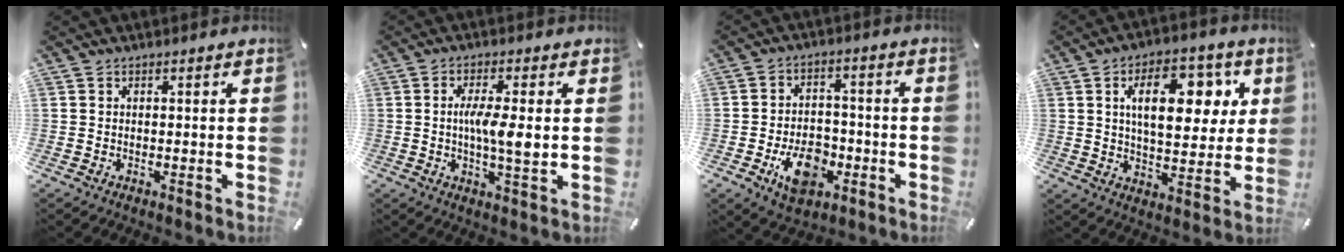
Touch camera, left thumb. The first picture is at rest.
{"total": 7.7, "force": [0.3, 1.4, 7.6], "torque": [-0.137, -0.007, -0.003]}
{"total": 10.8, "force": [-4.0, 7.0, 7.1], "torque": [-0.117, 0.015, -0.067]}
{"total": 16.1, "force": [5.3, 8.9, 12.2], "torque": [-0.178, -0.004, 0.084]}